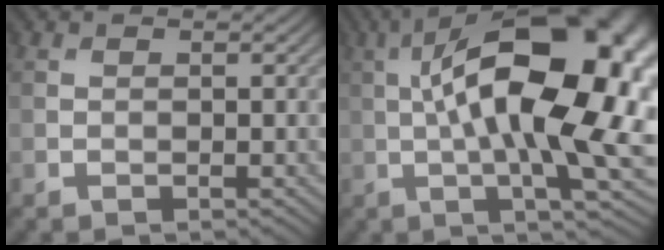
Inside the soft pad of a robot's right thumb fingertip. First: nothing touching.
{"total": 20.1, "force": [2.0, 7.6, 18.4], "torque": [-0.271, 0.029, 0.026]}